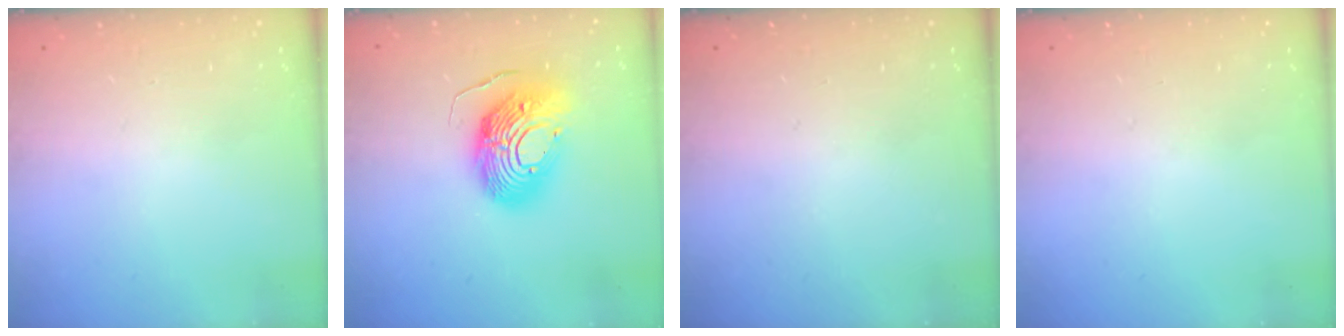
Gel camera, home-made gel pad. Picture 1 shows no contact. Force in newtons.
{"total": 16.9, "press": 16.8, "slide": 1.6}
{"total": 0.0}
{"total": 0.0}